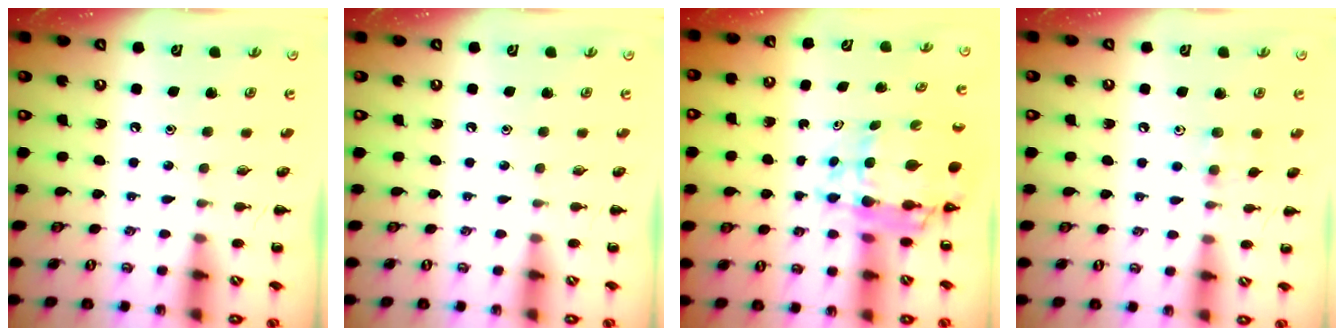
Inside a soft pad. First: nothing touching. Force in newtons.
{"total": 0.0}
{"total": 9.9, "press": 9.4, "slide": 3.1}
{"total": 4.1, "press": 3.9, "slide": 1.2}